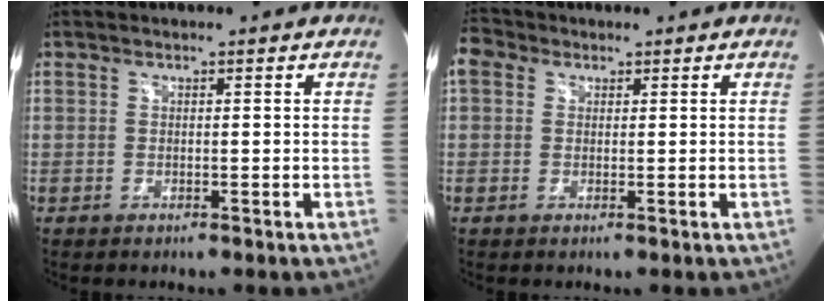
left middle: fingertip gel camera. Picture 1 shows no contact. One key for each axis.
{"total": 3.7, "fx": 1.6, "fy": 2.9, "fz": 1.5, "tx": -0.039, "ty": 0.025, "tz": 0.031}